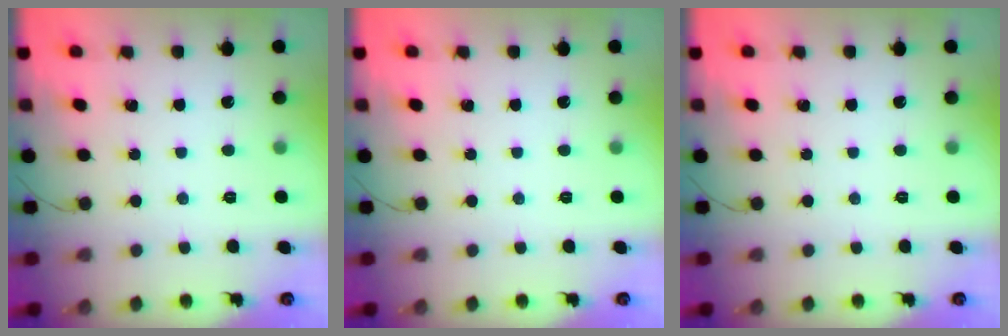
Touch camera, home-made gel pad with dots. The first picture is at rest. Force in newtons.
{"total": 0.0}
{"total": 0.0}